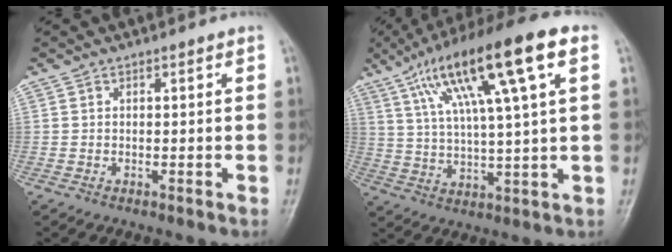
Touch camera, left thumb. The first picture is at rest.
{"total": 20.4, "force": [8.4, 3.8, 18.2], "torque": [-0.314, 0.013, 0.138]}